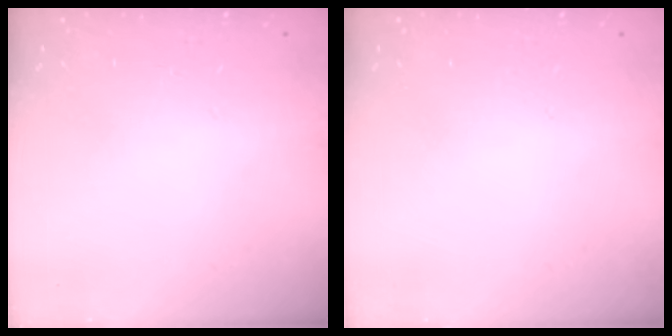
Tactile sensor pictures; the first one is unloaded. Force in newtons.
{"total": 0.0}